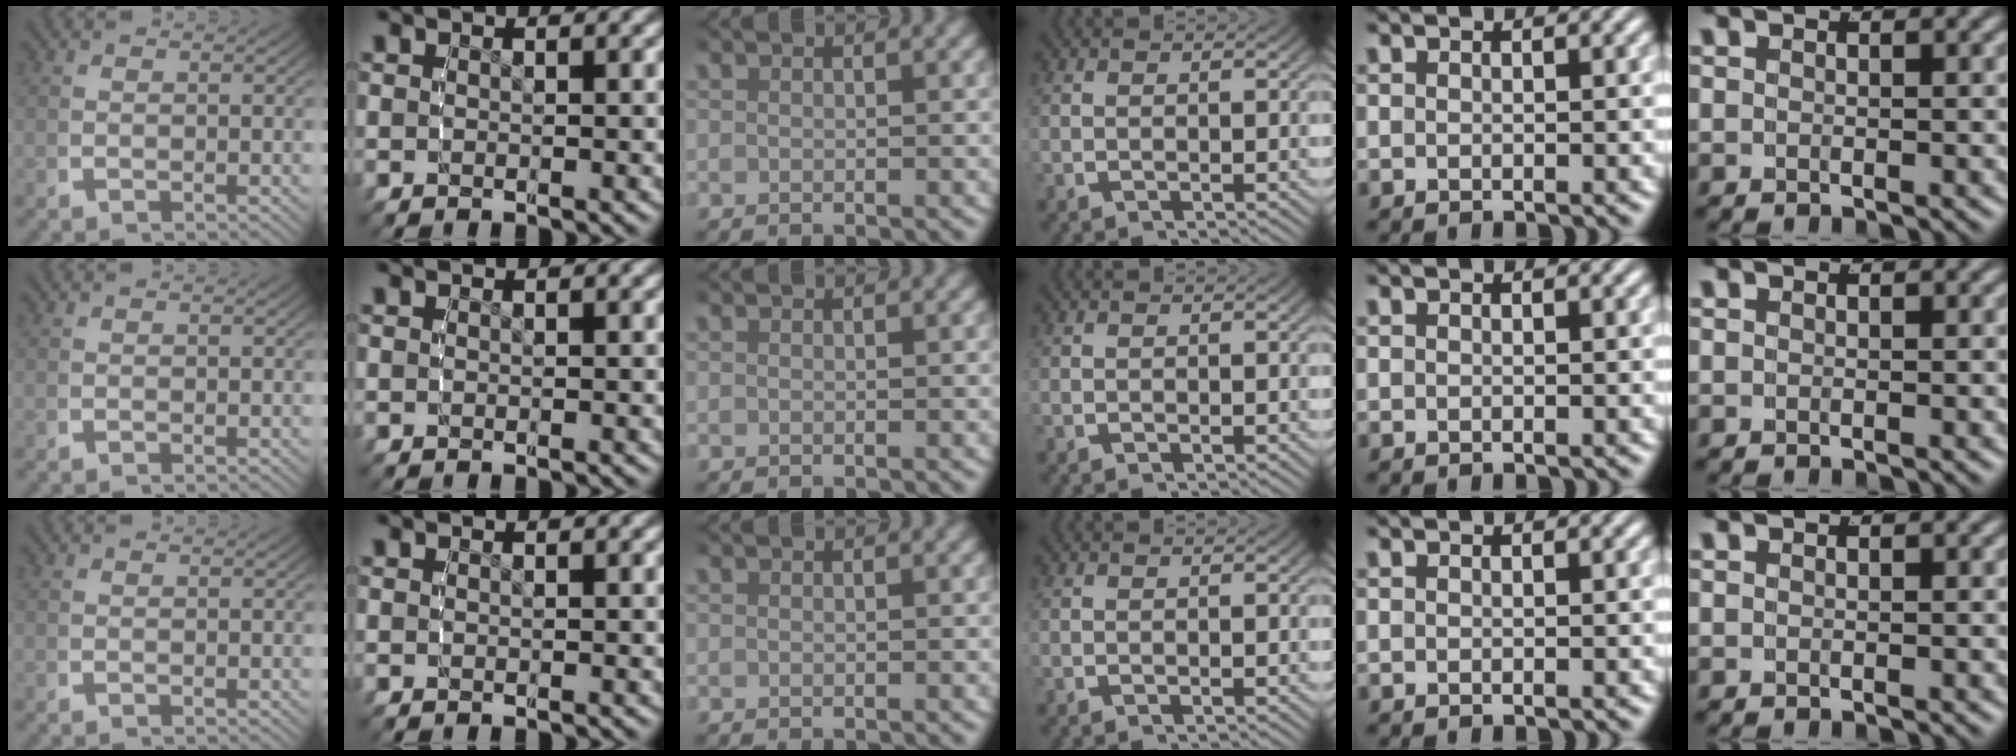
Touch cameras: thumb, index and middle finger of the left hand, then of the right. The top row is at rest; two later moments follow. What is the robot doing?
{"motion": "reach", "object": "router"}